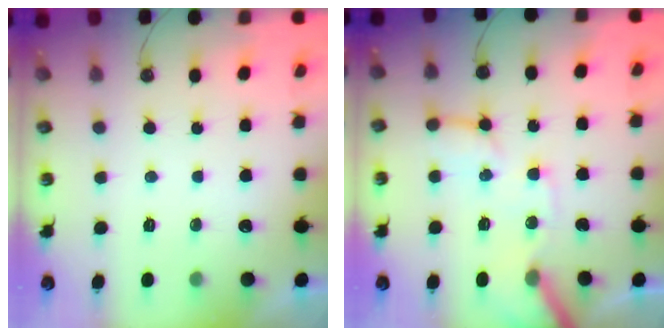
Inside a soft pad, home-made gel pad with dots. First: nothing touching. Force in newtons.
{"total": 11.3, "press": 11.2, "slide": 1.3}